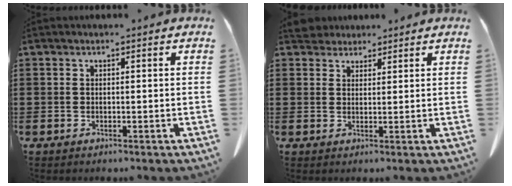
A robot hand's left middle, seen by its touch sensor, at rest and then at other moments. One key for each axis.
{"total": 3.1, "fx": 2.9, "fy": 1.1, "fz": 0.3, "tx": -0.007, "ty": -0.004, "tz": 0.057}